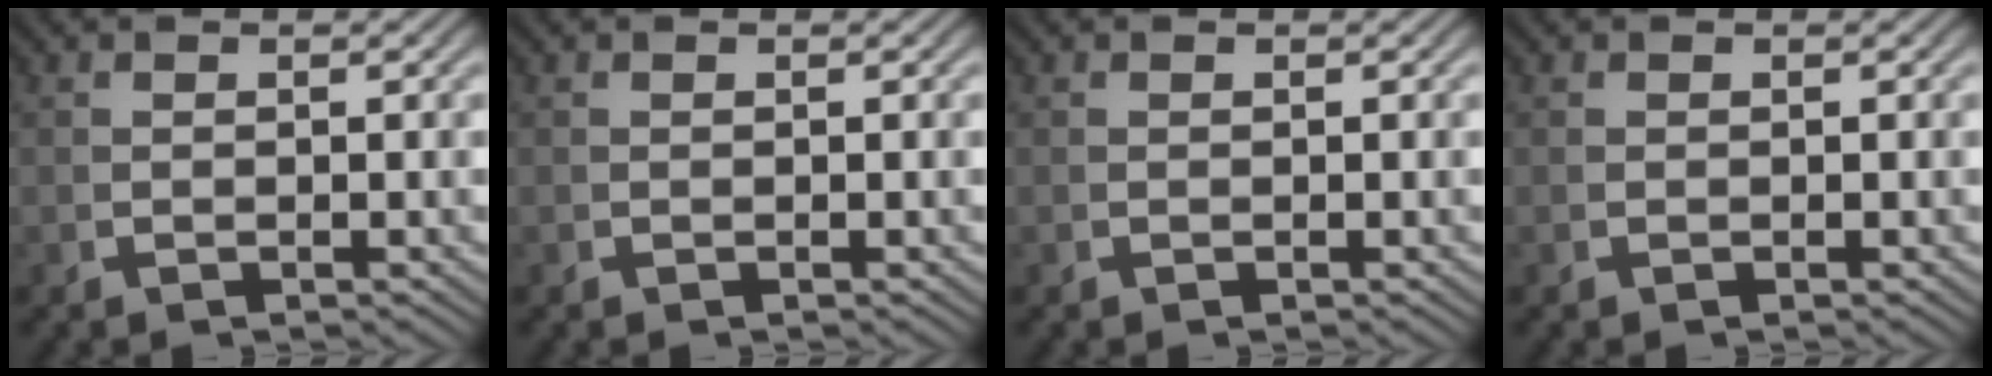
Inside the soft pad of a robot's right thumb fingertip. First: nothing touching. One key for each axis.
{"total": 0.0}
{"total": 0.0}
{"total": 0.0}